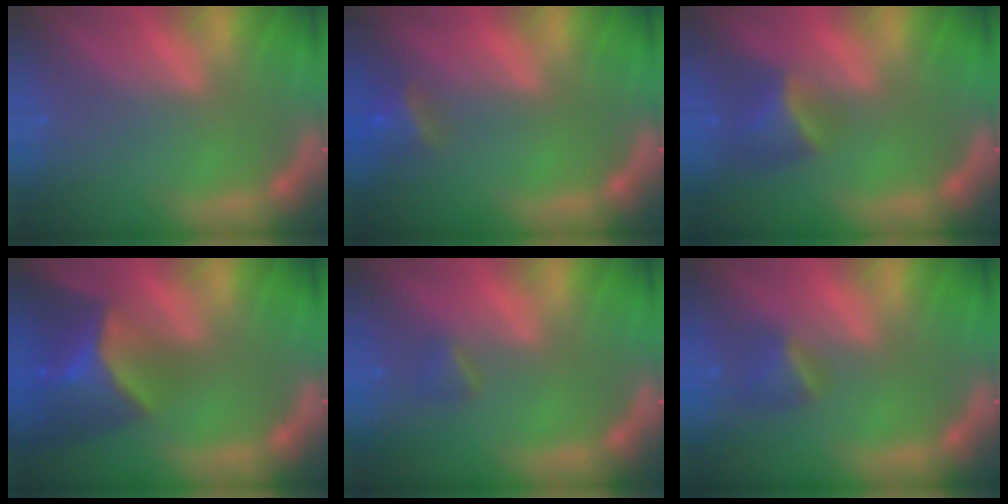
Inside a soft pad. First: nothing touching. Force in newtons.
{"total": 2.9}
{"total": 4.0}
{"total": 8.9}
{"total": 1.4}
{"total": 2.4}